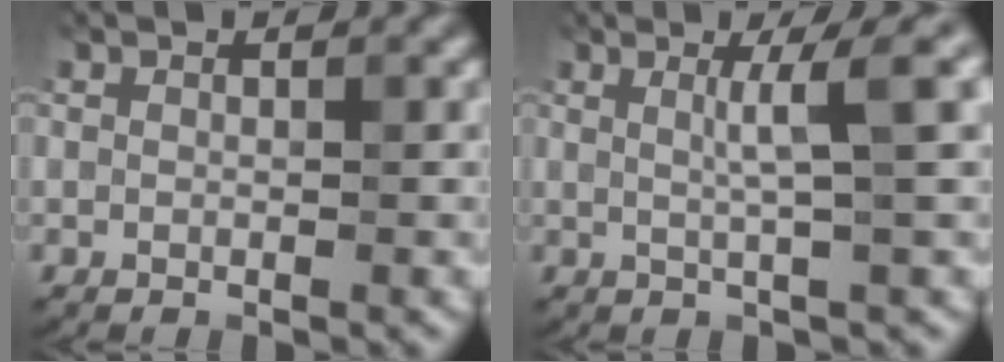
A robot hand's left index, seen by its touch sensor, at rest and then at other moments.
{"total": 3.6, "force": [1.0, 0.2, 3.4], "torque": [-0.054, 0.012, 0.014]}